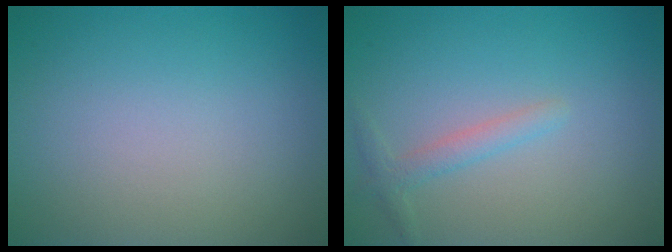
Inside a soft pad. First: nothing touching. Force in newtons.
{"total": 1.6, "press": 1.6, "slide": 0.1}